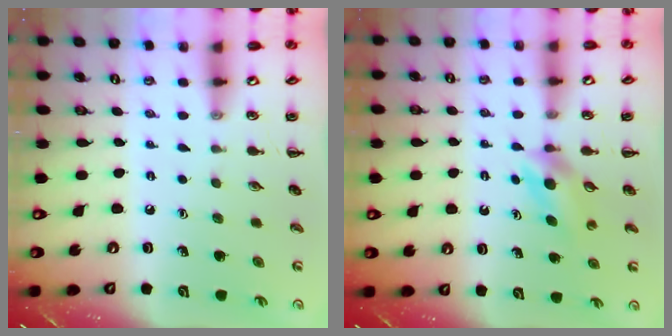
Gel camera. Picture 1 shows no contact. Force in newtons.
{"total": 4.0, "press": 3.8, "slide": 1.3}